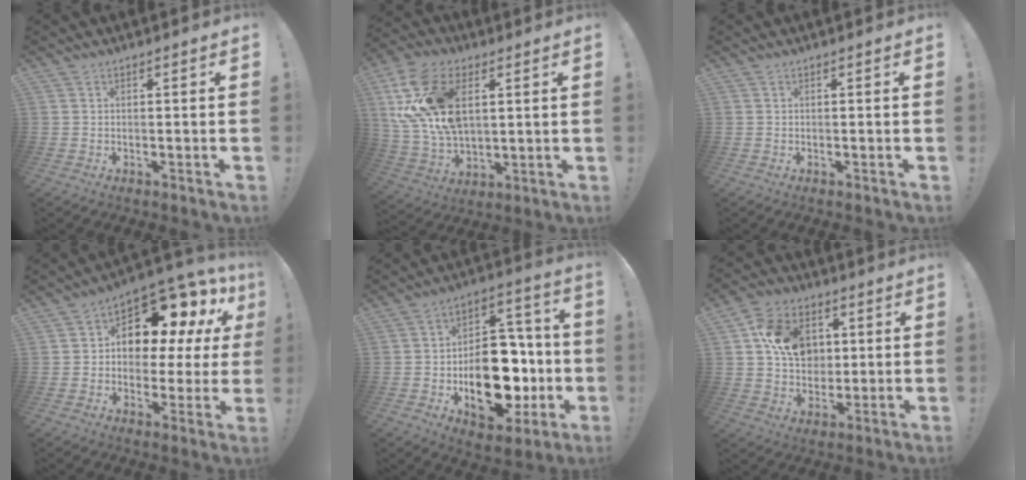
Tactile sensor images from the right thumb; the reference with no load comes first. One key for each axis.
{"total": 21.3, "fx": 6.4, "fy": 13.5, "fz": 15.1, "tx": -0.299, "ty": -0.016, "tz": 0.121}
{"total": 0.0}
{"total": 12.2, "fx": 5.9, "fy": 7.8, "fz": 7.2, "tx": -0.099, "ty": -0.057, "tz": 0.101}
{"total": 21.9, "fx": -5.7, "fy": 13.8, "fz": 16.0, "tx": -0.216, "ty": 0.034, "tz": -0.072}
{"total": 14.5, "fx": 3.9, "fy": 11.3, "fz": 8.1, "tx": -0.130, "ty": -0.002, "tz": 0.081}